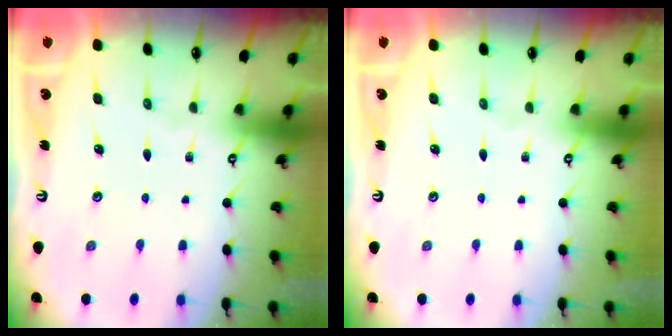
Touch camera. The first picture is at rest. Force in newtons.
{"total": 0.0}